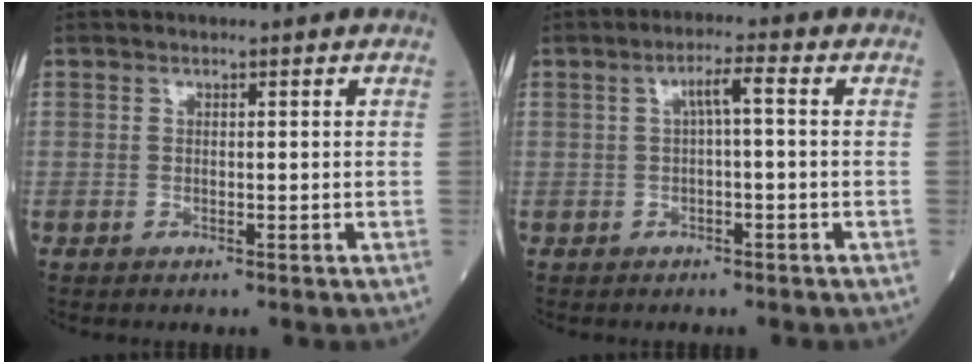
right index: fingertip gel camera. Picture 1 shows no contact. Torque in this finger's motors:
{"motor_torque": [0.52, 0.02, 0.17, 0.06]}